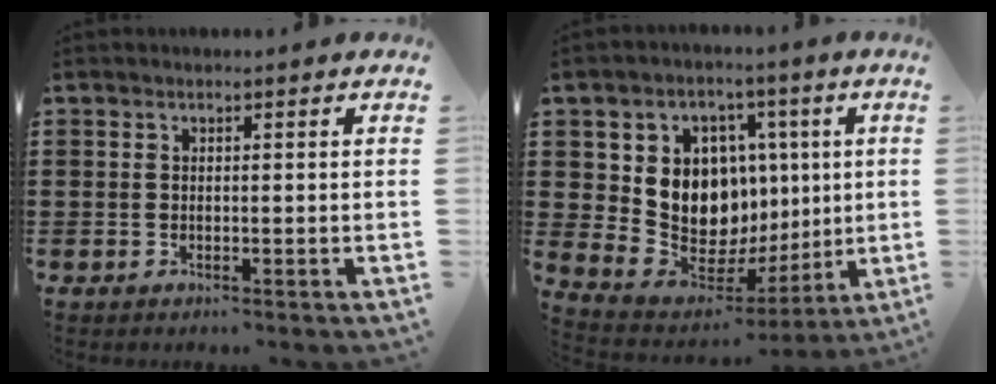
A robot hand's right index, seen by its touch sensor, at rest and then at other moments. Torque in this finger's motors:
{"motor_torque": [2.14, 0.00, 1.05, 0.21]}